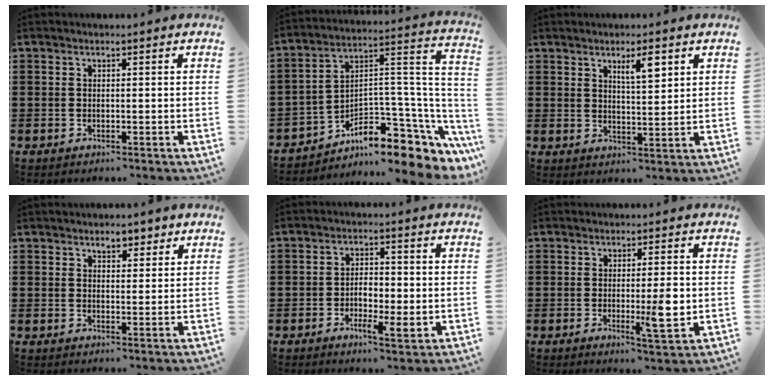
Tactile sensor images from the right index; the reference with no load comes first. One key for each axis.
{"total": 7.5, "fx": -4.8, "fy": 3.4, "fz": 4.6, "tx": -0.084, "ty": -0.023, "tz": -0.089}
{"total": 4.2, "fx": 2.4, "fy": 1.2, "fz": 3.2, "tx": -0.053, "ty": 0.001, "tz": 0.037}
{"total": 3.3, "fx": 2.6, "fy": 1.5, "fz": 1.4, "tx": -0.019, "ty": 0.003, "tz": 0.043}
{"total": 4.7, "fx": -1.3, "fy": 2.3, "fz": 3.9, "tx": -0.062, "ty": 0.004, "tz": -0.025}
{"total": 5.8, "fx": -0.6, "fy": 1.2, "fz": 5.7, "tx": -0.087, "ty": -0.006, "tz": -0.011}